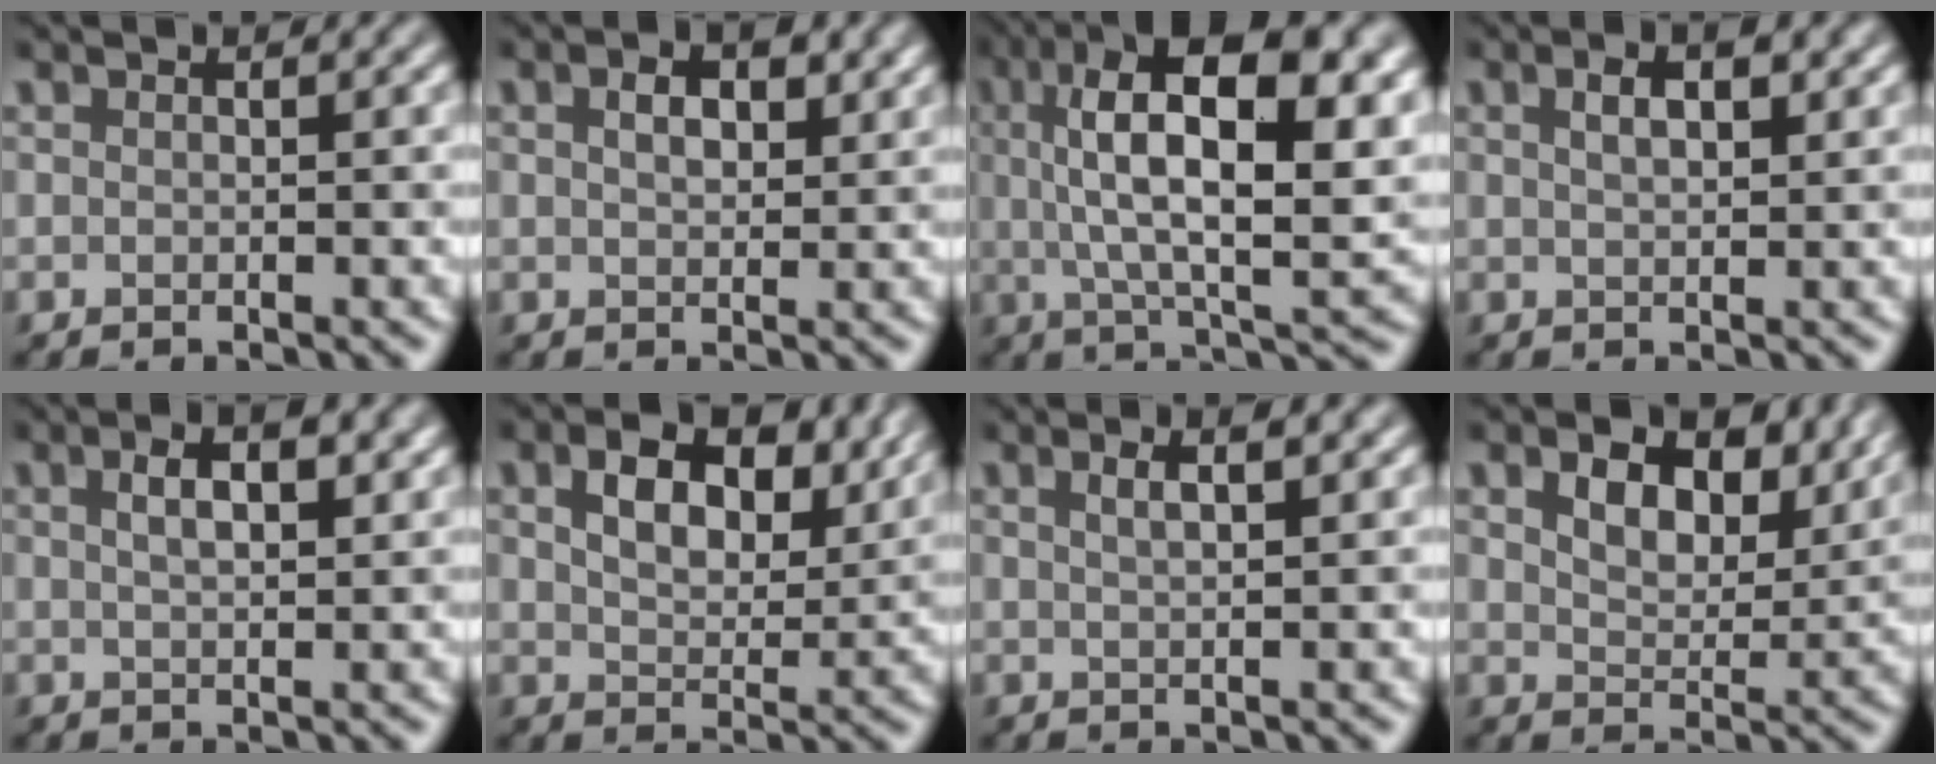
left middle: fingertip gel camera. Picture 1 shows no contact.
{"total": 2.7, "force": [1.0, 1.5, 1.9], "torque": [-0.034, 0.003, 0.018]}
{"total": 14.2, "force": [3.8, 5.2, 12.7], "torque": [-0.213, 0.009, 0.059]}
{"total": 2.6, "force": [1.2, 1.0, 2.0], "torque": [-0.029, 0.003, 0.021]}
{"total": 3.3, "force": [1.4, 1.2, 2.8], "torque": [-0.041, 0.007, 0.019]}
{"total": 6.7, "force": [3.1, 3.9, 4.6], "torque": [-0.082, -0.002, 0.047]}
{"total": 2.8, "force": [1.4, 1.0, 2.2], "torque": [-0.018, 0.007, 0.007]}
{"total": 6.3, "force": [3.5, 3.6, 3.9], "torque": [-0.069, -0.004, 0.050]}